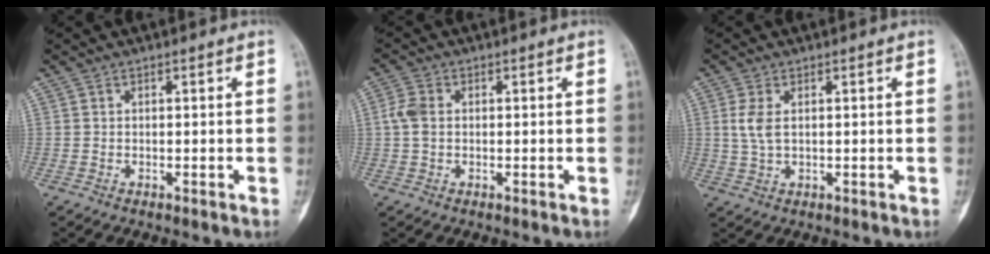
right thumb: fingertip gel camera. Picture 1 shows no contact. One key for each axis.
{"total": 3.6, "fx": 0.2, "fy": 2.5, "fz": 2.6, "tx": -0.066, "ty": 0.007, "tz": -0.002}
{"total": 4.0, "fx": 0.8, "fy": 2.1, "fz": 3.3, "tx": -0.083, "ty": 0.000, "tz": 0.019}